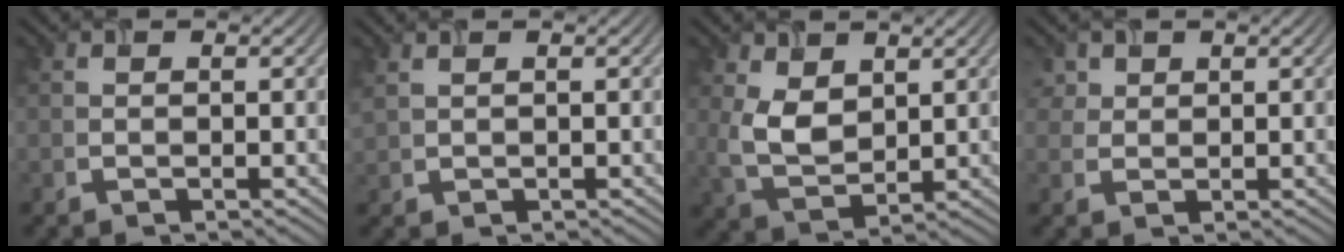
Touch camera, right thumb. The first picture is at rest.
{"total": 1.3, "force": [1.0, 0.4, 0.7], "torque": [-0.022, 0.003, 0.027]}
{"total": 5.8, "force": [1.9, 3.6, 4.0], "torque": [-0.098, -0.006, 0.042]}
{"total": 2.8, "force": [1.8, 2.0, 0.8], "torque": [-0.023, -0.008, 0.045]}